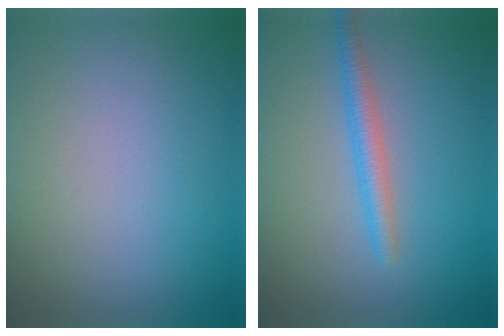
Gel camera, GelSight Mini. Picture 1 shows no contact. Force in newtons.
{"total": 2.3, "press": 2.2, "slide": 0.2}